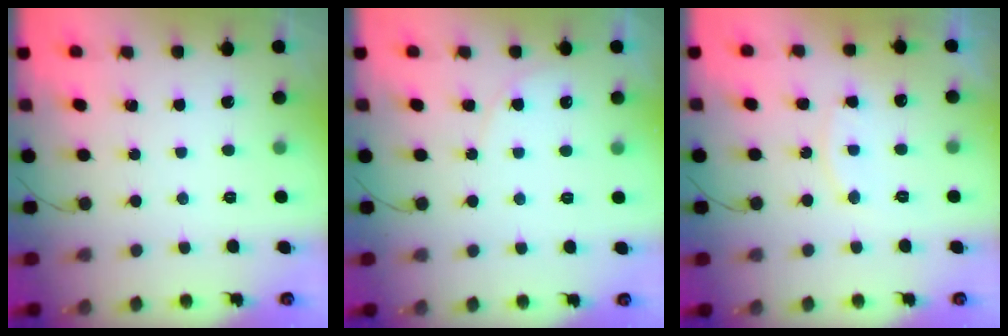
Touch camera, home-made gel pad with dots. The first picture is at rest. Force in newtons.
{"total": 3.9, "press": 3.9, "slide": 0.3}
{"total": 7.9, "press": 7.9, "slide": 0.1}